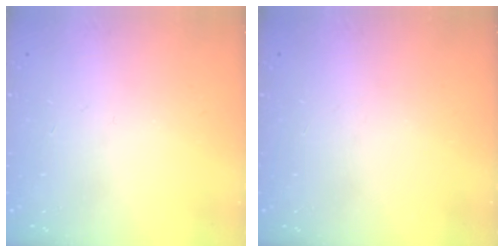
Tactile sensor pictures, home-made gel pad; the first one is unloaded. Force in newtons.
{"total": 0.0}